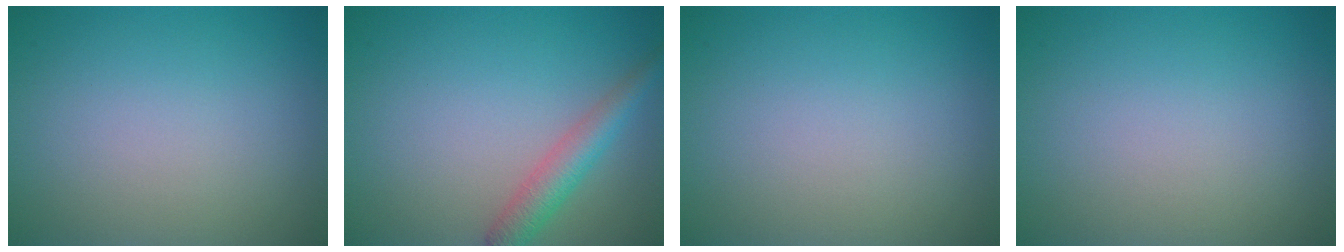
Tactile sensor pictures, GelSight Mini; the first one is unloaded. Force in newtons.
{"total": 3.1, "press": 3.1, "slide": 0.1}
{"total": 0.0}
{"total": 0.0}